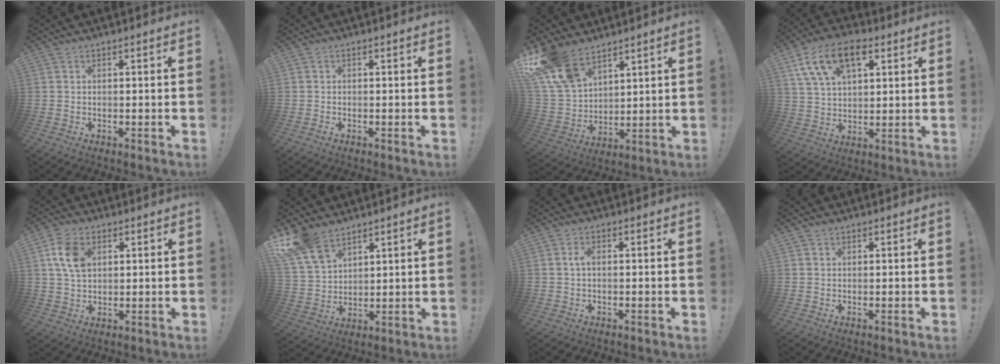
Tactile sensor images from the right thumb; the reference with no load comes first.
{"total": 0.5, "force": [-0.5, 0.0, 0.2], "torque": [-0.004, -0.001, -0.008]}
{"total": 15.5, "force": [11.1, 8.4, 7.0], "torque": [-0.149, -0.061, 0.216]}
{"total": 14.7, "force": [6.9, 8.5, 9.9], "torque": [-0.178, -0.014, 0.128]}
{"total": 9.5, "force": [3.0, 6.5, 6.2], "torque": [-0.117, 0.003, 0.058]}
{"total": 11.3, "force": [8.4, 5.6, 5.1], "torque": [-0.115, -0.043, 0.165]}
{"total": 2.1, "force": [-0.2, 0.9, 1.9], "torque": [-0.041, 0.010, -0.003]}
{"total": 0.7, "force": [0.5, 0.4, 0.2], "torque": [-0.003, -0.001, 0.011]}